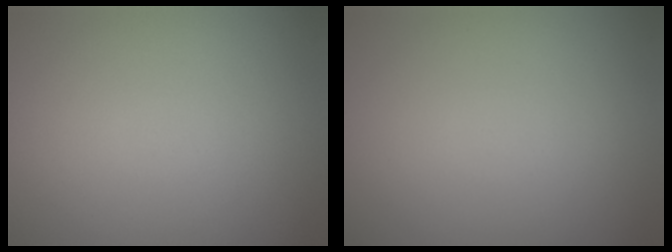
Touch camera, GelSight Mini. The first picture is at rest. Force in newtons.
{"total": 0.0}